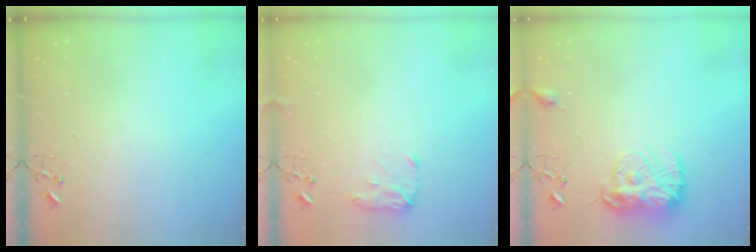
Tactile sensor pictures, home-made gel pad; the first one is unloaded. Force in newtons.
{"total": 8.1, "press": 8.0, "slide": 0.5}
{"total": 13.0, "press": 13.0, "slide": 1.3}